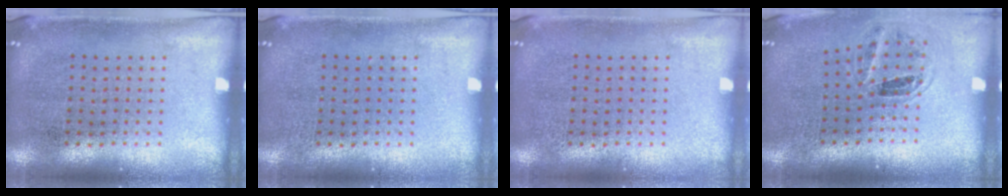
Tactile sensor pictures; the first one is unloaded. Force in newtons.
{"total": 0.0}
{"total": 0.0}
{"total": 1.1, "press": 1.0, "slide": 0.3}